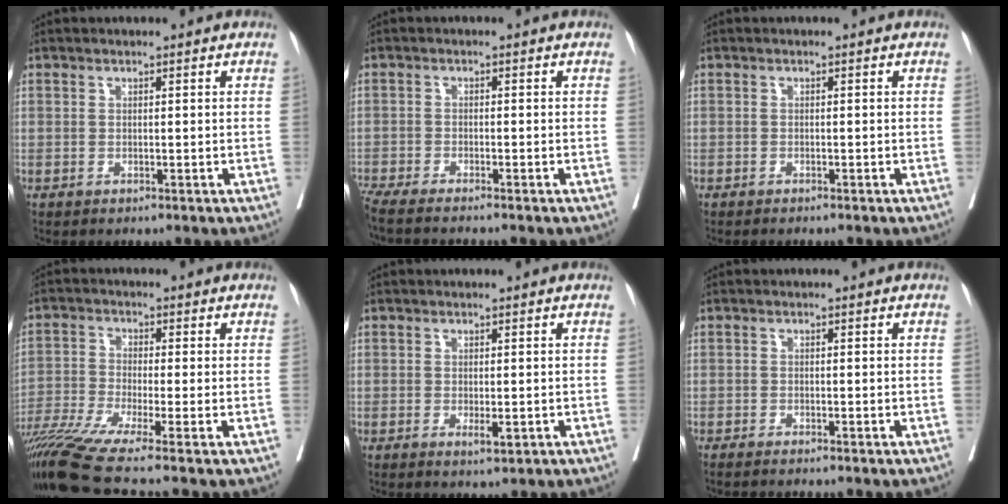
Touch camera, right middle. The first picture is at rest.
{"total": 5.3, "force": [-4.6, -0.3, 2.5], "torque": [-0.022, -0.007, -0.071]}
{"total": 1.5, "force": [-1.4, 0.3, 0.6], "torque": [-0.008, -0.003, -0.018]}
{"total": 11.7, "force": [-8.9, -1.8, 7.4], "torque": [-0.131, -0.025, -0.153]}
{"total": 1.8, "force": [-0.7, 0.4, 1.6], "torque": [-0.027, -0.006, -0.009]}
{"total": 3.4, "force": [-3.0, -0.3, 1.7], "torque": [-0.017, -0.001, -0.040]}